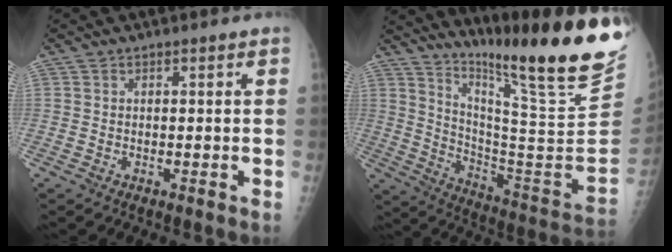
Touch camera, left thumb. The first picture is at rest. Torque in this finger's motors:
{"motor_torque": [1.83, -1.47, 1.38, -1.39, 0.07]}